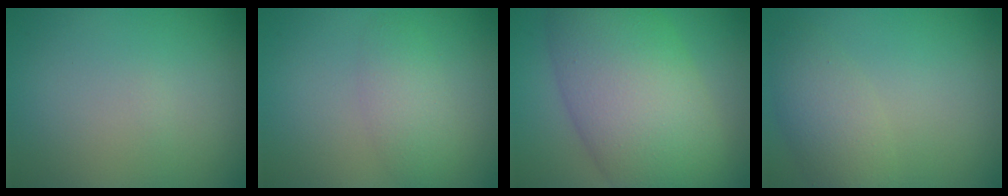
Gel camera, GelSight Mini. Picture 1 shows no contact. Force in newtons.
{"total": 2.4, "press": 2.4, "slide": 0.1}
{"total": 11.6, "press": 11.6, "slide": 0.3}
{"total": 3.3, "press": 3.3, "slide": 0.2}